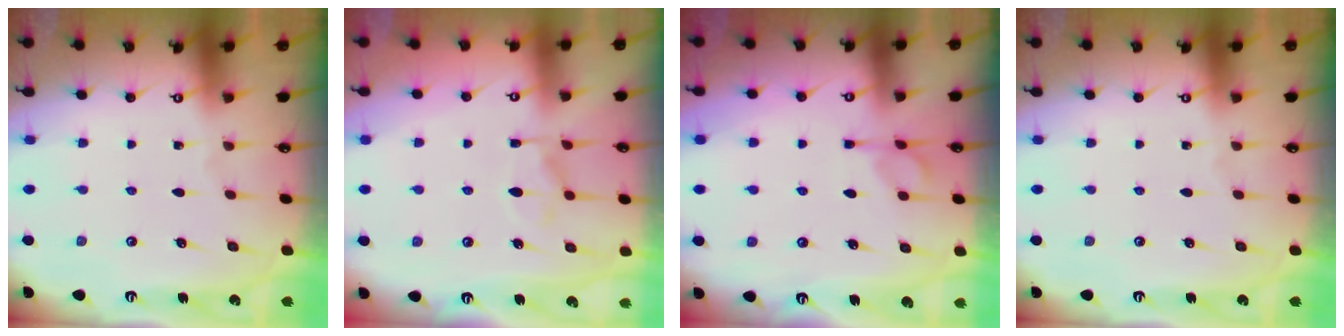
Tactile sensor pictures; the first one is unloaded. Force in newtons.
{"total": 2.0, "press": 1.5, "slide": 1.3}
{"total": 6.1, "press": 6.1, "slide": 0.5}
{"total": 0.0}